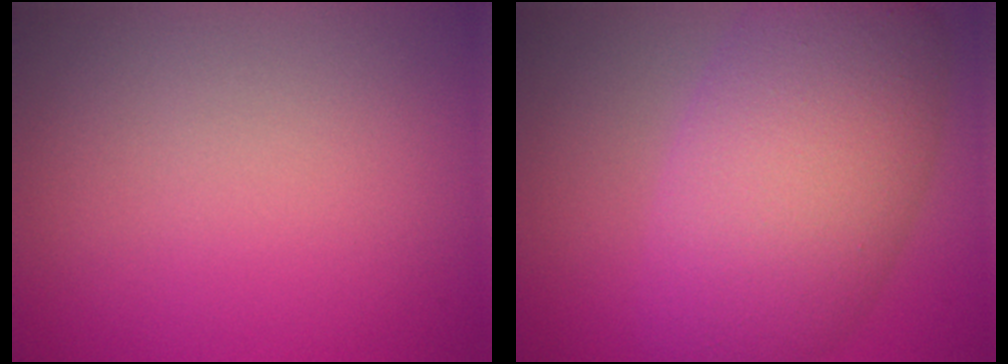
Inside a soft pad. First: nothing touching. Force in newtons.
{"total": 10.3, "press": 10.3, "slide": 0.5}